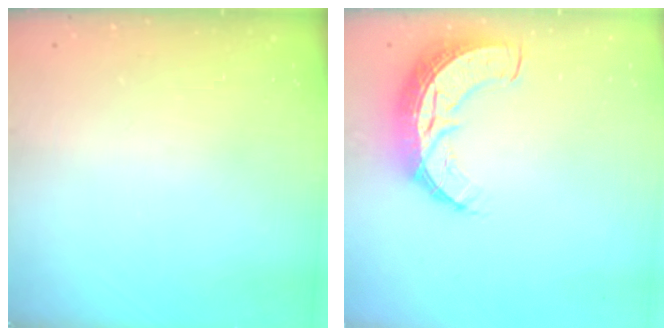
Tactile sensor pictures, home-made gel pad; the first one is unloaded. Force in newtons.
{"total": 11.5, "press": 11.5, "slide": 0.9}